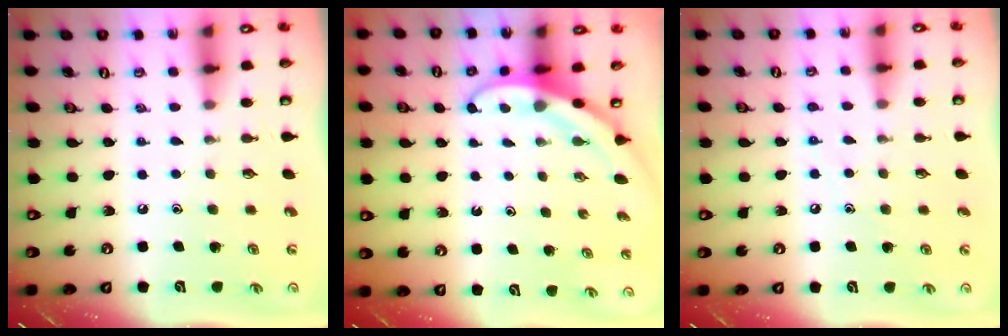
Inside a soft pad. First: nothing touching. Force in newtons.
{"total": 3.8, "press": 3.8, "slide": 0.4}
{"total": 5.9, "press": 5.9, "slide": 0.8}